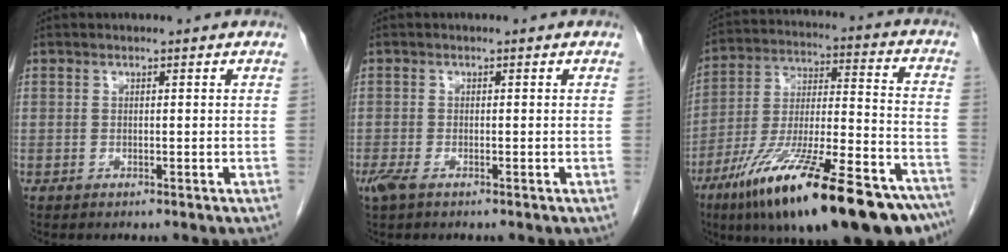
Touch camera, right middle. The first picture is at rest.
{"total": 2.2, "force": [-1.3, 0.8, 1.6], "torque": [-0.042, -0.006, -0.025]}
{"total": 30.4, "force": [-20.5, 5.3, 21.8], "torque": [-0.294, -0.009, -0.327]}